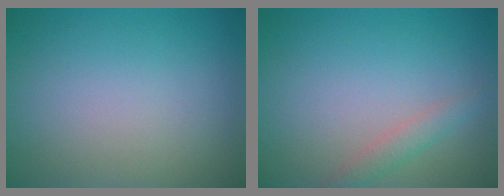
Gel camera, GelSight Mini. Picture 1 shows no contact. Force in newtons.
{"total": 1.6, "press": 1.6, "slide": 0.2}